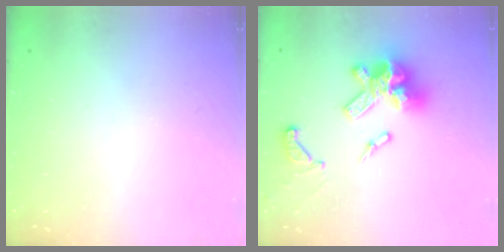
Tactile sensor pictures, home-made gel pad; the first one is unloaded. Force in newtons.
{"total": 16.7, "press": 16.6, "slide": 1.8}